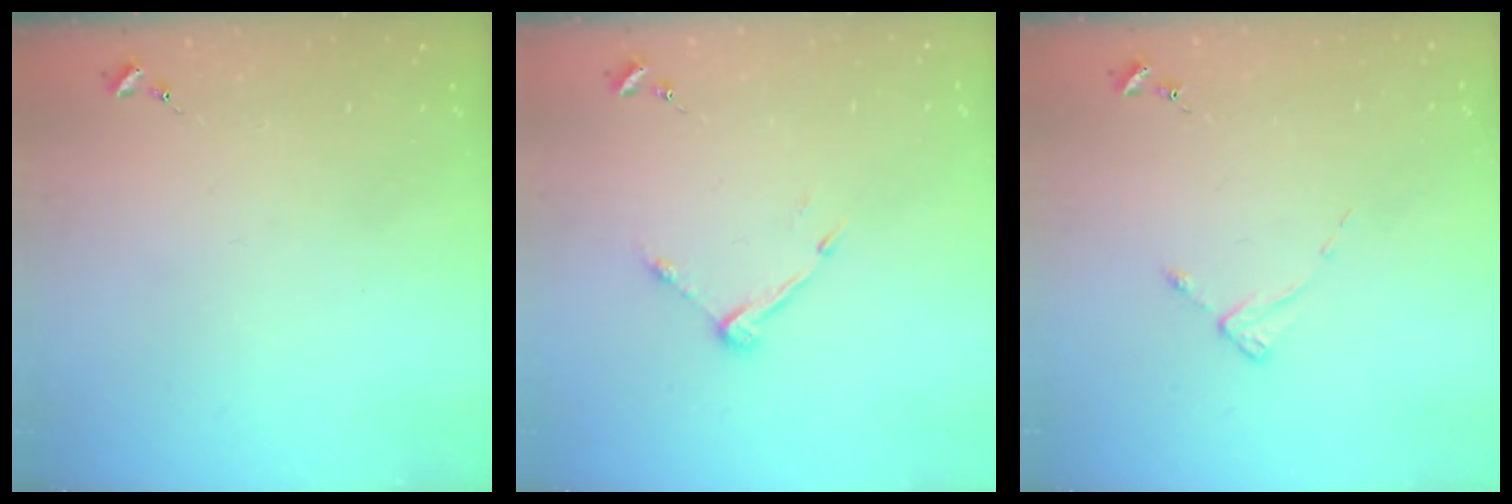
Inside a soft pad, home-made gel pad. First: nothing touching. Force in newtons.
{"total": 6.9, "press": 6.9, "slide": 0.3}
{"total": 2.0, "press": 2.0, "slide": 0.3}